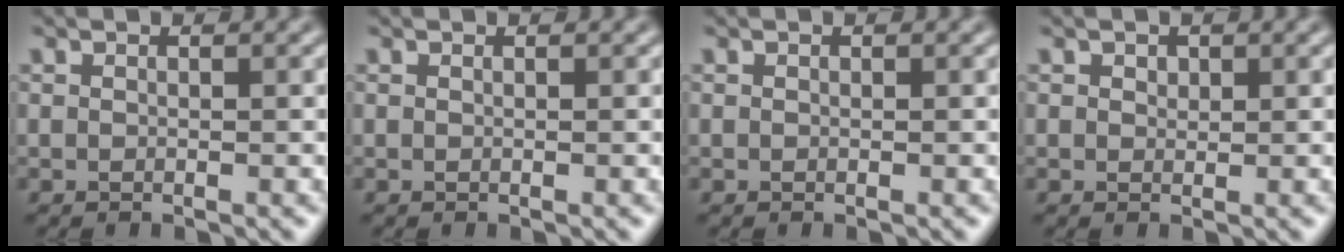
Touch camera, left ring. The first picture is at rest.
{"total": 0.0}
{"total": 0.0}
{"total": 0.7, "force": [0.4, 0.5, 0.2], "torque": [-0.004, -0.003, 0.006]}